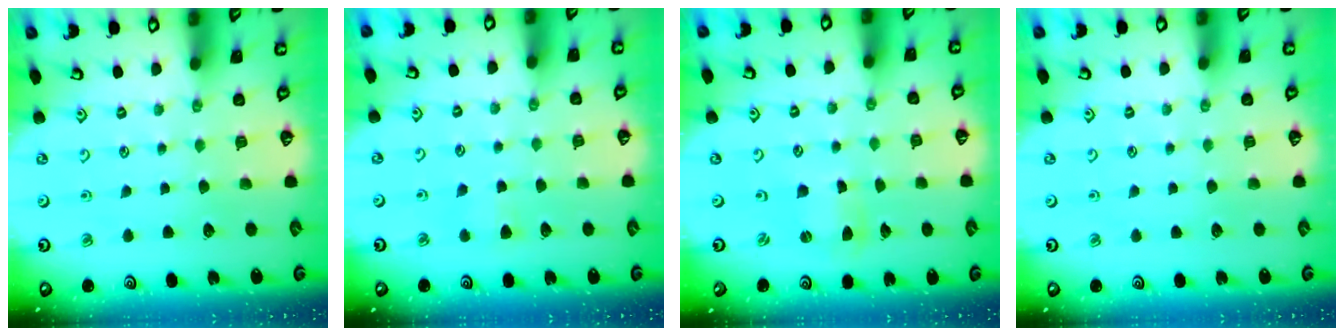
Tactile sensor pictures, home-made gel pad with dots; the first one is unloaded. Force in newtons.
{"total": 3.6, "press": 3.6, "slide": 0.5}
{"total": 1.6, "press": 1.6, "slide": 0.3}
{"total": 0.0}